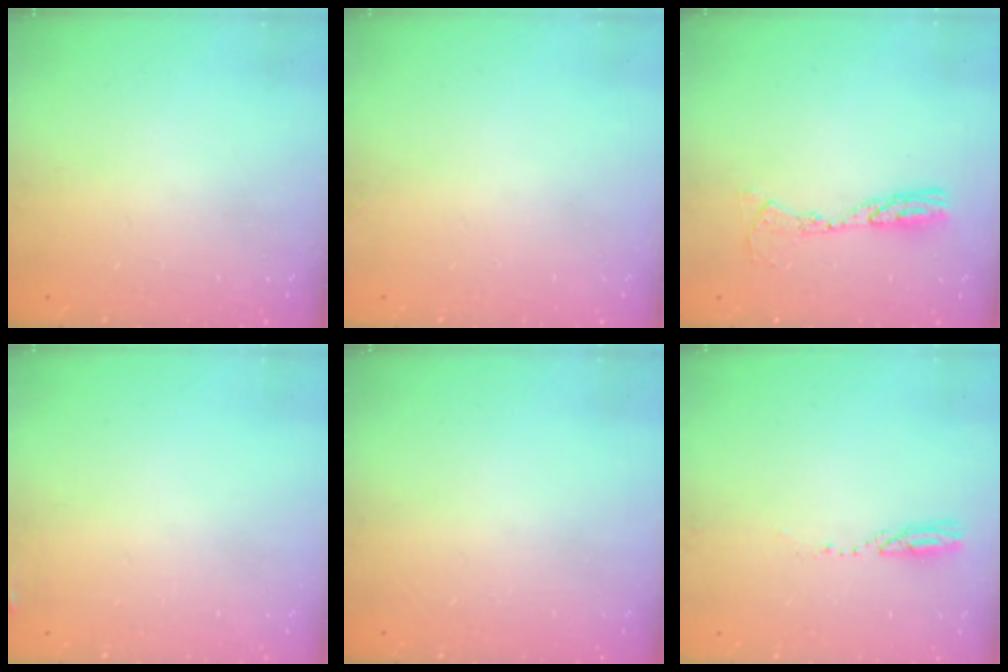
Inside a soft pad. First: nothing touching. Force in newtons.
{"total": 3.9, "press": 3.8, "slide": 0.6}
{"total": 10.1, "press": 10.1, "slide": 0.6}
{"total": 3.4, "press": 3.3, "slide": 0.5}
{"total": 0.0}
{"total": 3.6, "press": 3.1, "slide": 1.7}